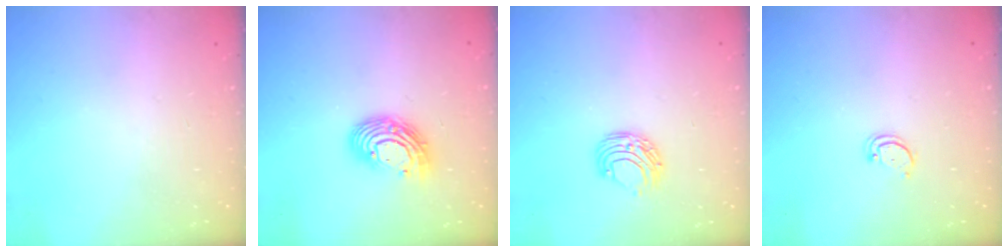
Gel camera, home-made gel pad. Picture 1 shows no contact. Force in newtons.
{"total": 11.9, "press": 11.9, "slide": 1.0}
{"total": 6.8, "press": 6.7, "slide": 0.6}
{"total": 1.9, "press": 1.9, "slide": 0.2}